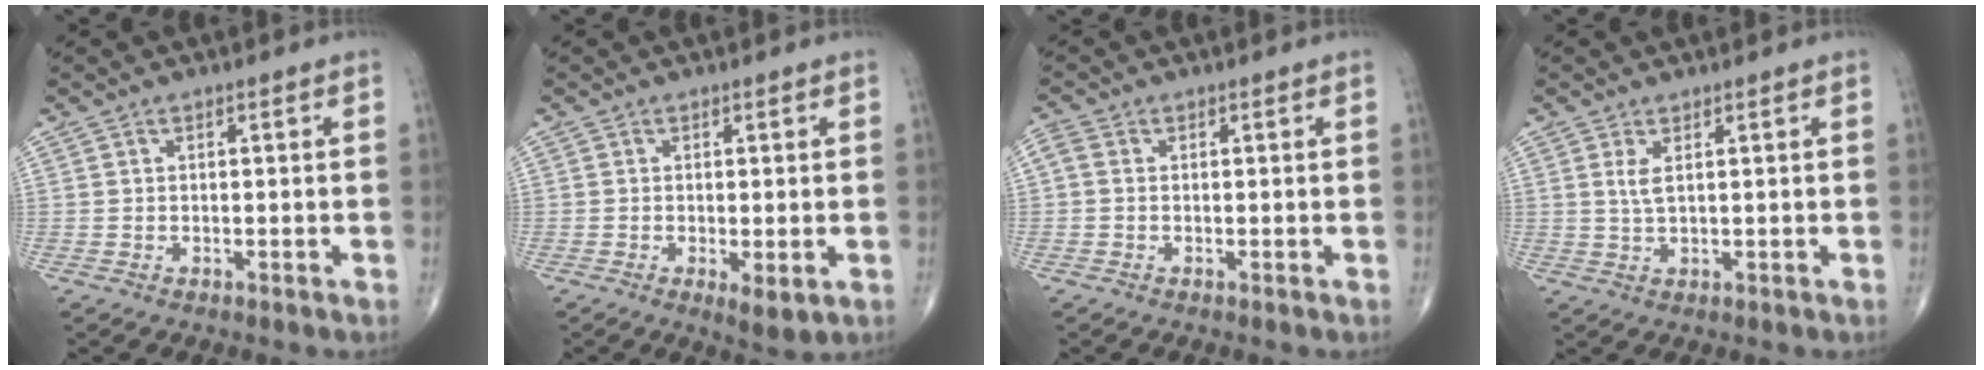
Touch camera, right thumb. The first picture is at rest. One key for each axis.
{"total": 3.6, "fx": -0.9, "fy": 1.2, "fz": 3.3, "tx": -0.053, "ty": -0.012, "tz": -0.012}
{"total": 1.8, "fx": 0.0, "fy": 1.3, "fz": 1.2, "tx": -0.029, "ty": 0.006, "tz": -0.006}
{"total": 2.3, "fx": 0.8, "fy": 0.6, "fz": 2.1, "tx": -0.048, "ty": -0.005, "tz": 0.022}